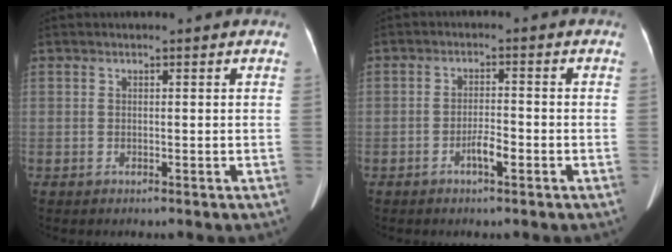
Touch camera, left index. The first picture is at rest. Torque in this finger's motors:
{"motor_torque": [0.04, 0.02, 0.01, 0.07]}